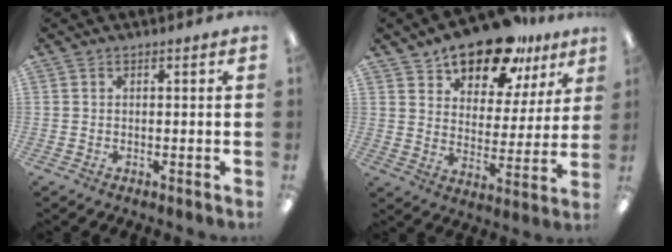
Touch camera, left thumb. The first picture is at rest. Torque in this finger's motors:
{"motor_torque": [0.35, 0.85, 1.29, -1.48, 0.03]}